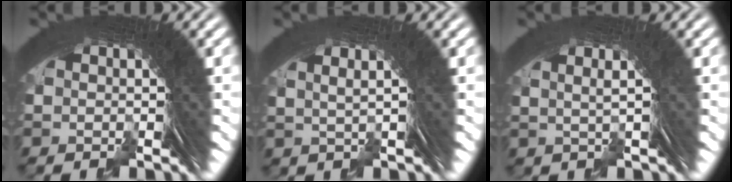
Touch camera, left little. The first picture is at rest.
{"total": 3.2, "force": [1.7, 0.1, 2.7], "torque": [-0.033, 0.011, 0.028]}
{"total": 3.4, "force": [1.7, 0.0, 2.9], "torque": [-0.030, 0.014, 0.024]}